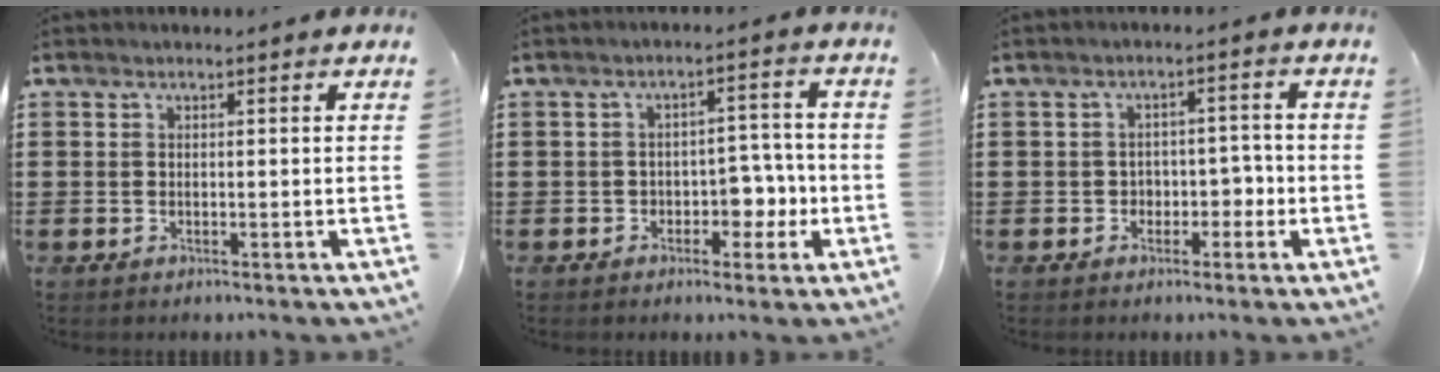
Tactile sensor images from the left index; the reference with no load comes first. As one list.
[{"total": 5.0, "force": [-1.9, 3.4, 3.1], "torque": [-0.046, 0.005, -0.043]}, {"total": 3.2, "force": [-1.2, 2.6, 1.5], "torque": [-0.030, 0.004, -0.034]}]